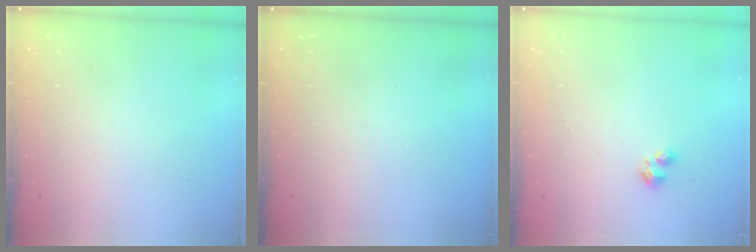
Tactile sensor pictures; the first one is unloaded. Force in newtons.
{"total": 0.0}
{"total": 3.2, "press": 3.2, "slide": 0.5}